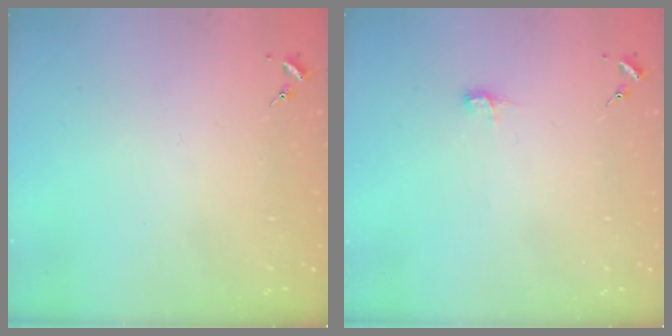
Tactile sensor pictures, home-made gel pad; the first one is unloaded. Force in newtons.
{"total": 4.3, "press": 4.2, "slide": 0.5}